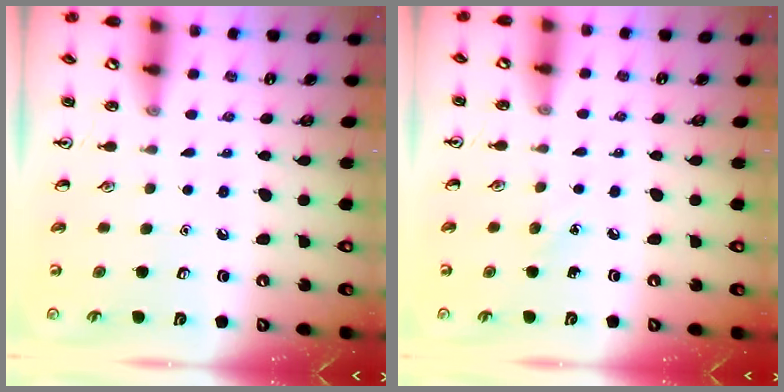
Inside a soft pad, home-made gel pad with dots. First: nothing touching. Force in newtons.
{"total": 3.5, "press": 3.3, "slide": 1.2}